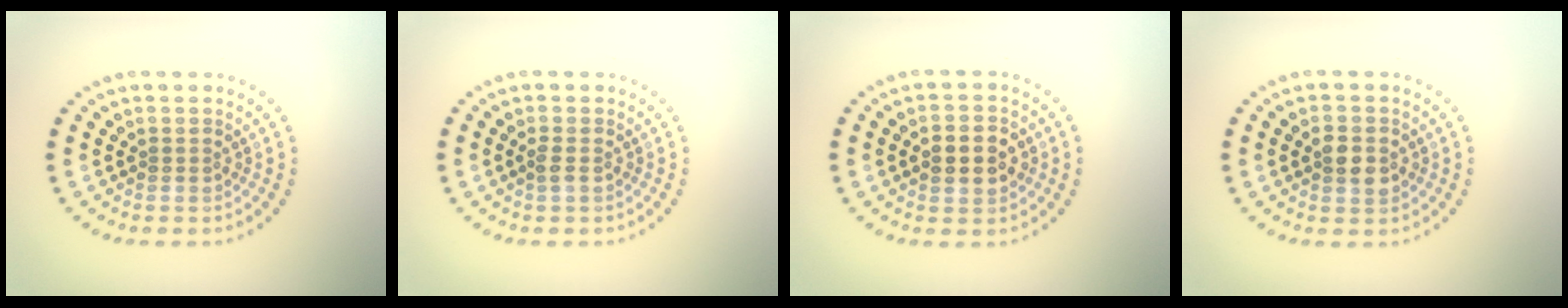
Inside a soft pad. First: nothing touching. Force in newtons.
{"total": 0.8, "press": 0.8, "slide": 0.2}
{"total": 4.2, "press": 4.2, "slide": 0.2}
{"total": 2.4, "press": 2.4, "slide": 0.1}